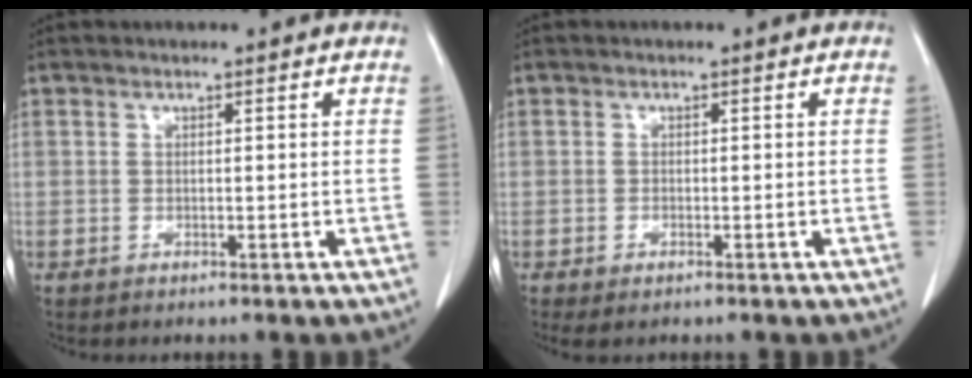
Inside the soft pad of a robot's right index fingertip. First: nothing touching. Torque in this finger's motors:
{"motor_torque": [0.32, -0.26, 0.14, 0.03]}